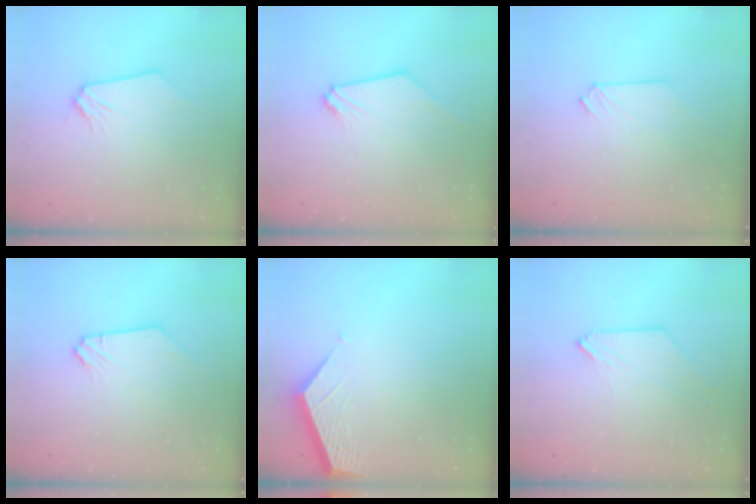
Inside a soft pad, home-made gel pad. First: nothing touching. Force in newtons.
{"total": 0.6, "press": 0.6, "slide": 0.2}
{"total": 0.0}
{"total": 0.8, "press": 0.7, "slide": 0.1}
{"total": 3.6, "press": 3.6, "slide": 0.4}
{"total": 1.7, "press": 1.6, "slide": 0.3}